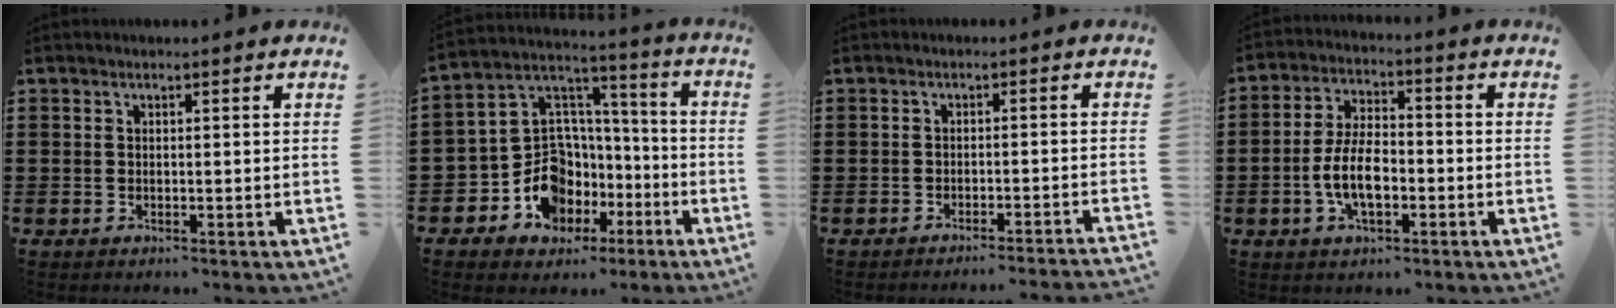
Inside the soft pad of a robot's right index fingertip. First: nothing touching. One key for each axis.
{"total": 10.5, "fx": -4.2, "fy": 9.2, "fz": 2.9, "tx": -0.099, "ty": -0.009, "tz": -0.074}
{"total": 2.2, "fx": -2.0, "fy": -0.6, "fz": 0.4, "tx": -0.007, "ty": 0.001, "tz": -0.042}
{"total": 7.8, "fx": -2.0, "fy": 3.6, "fz": 6.6, "tx": -0.144, "ty": 0.002, "tz": -0.043}